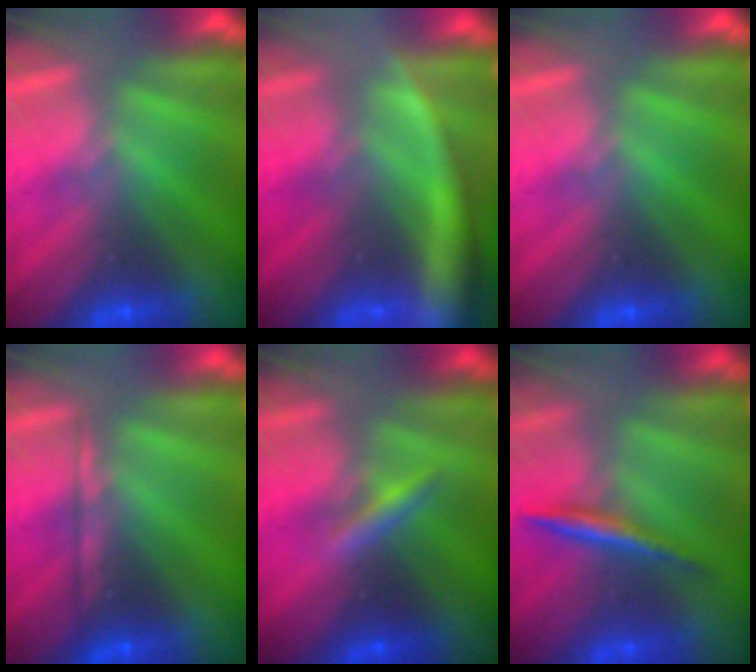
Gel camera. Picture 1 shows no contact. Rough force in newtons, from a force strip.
{"total": 7.0}
{"total": 0.0}
{"total": 2.1}
{"total": 2.6}
{"total": 1.7}